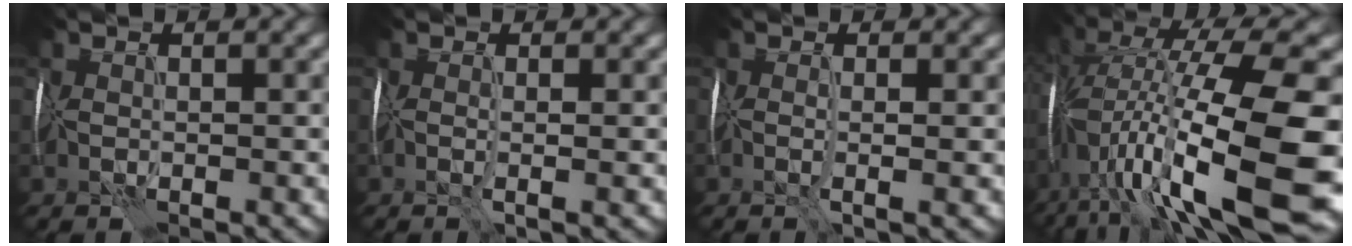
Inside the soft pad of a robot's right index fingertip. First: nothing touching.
{"total": 1.6, "force": [-0.1, 0.2, 1.6], "torque": [-0.021, -0.002, -0.003]}
{"total": 1.9, "force": [-0.1, 0.3, 1.9], "torque": [-0.026, -0.003, -0.003]}
{"total": 17.1, "force": [-3.5, 5.2, 16.0], "torque": [-0.291, 0.030, -0.061]}